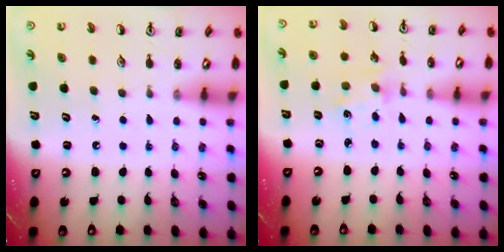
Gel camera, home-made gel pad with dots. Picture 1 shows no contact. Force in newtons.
{"total": 1.3, "press": 1.3, "slide": 0.2}